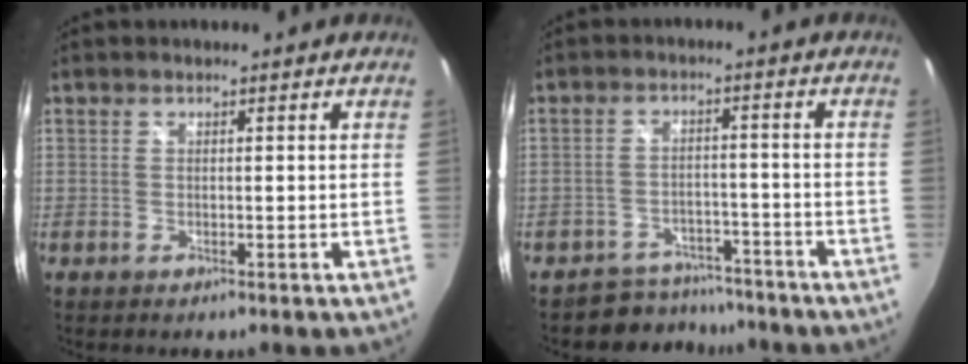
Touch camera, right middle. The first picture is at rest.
{"total": 7.5, "force": [-6.6, 3.5, 0.4], "torque": [-0.018, 0.014, -0.091]}